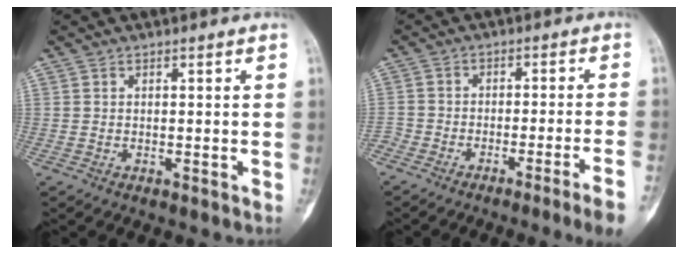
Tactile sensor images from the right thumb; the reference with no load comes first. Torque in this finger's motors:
{"motor_torque": [2.34, 0.93, 1.30, -1.22, 0.38]}